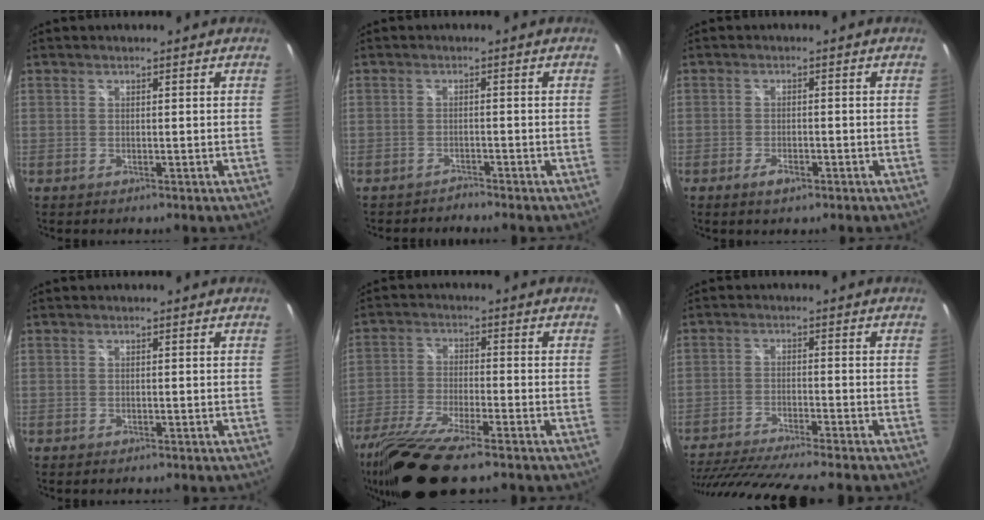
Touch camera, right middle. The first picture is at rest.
{"total": 1.5, "force": [-1.5, 0.1, -0.1], "torque": [-0.005, -0.003, -0.027]}
{"total": 2.7, "force": [-1.6, 1.1, 1.9], "torque": [-0.040, -0.004, -0.031]}
{"total": 0.5, "force": [-0.5, 0.2, 0.2], "torque": [-0.004, -0.002, -0.009]}
{"total": 15.6, "force": [-12.1, 2.3, 9.6], "torque": [-0.214, -0.045, -0.227]}
{"total": 18.0, "force": [-15.6, 1.4, 9.0], "torque": [-0.179, -0.037, -0.247]}